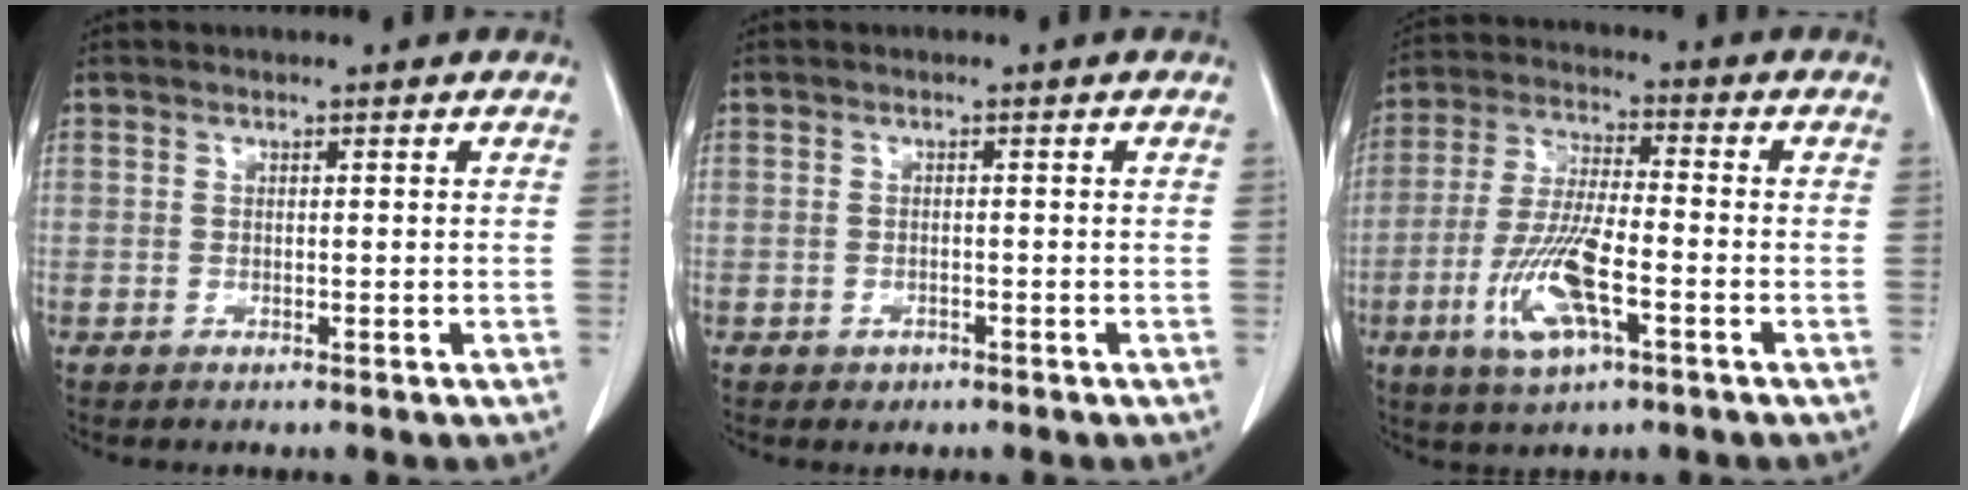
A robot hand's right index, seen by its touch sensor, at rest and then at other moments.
{"total": 1.1, "force": [-0.6, 0.9, 0.3], "torque": [-0.008, 0.001, -0.003]}
{"total": 11.2, "force": [-4.2, 2.7, 10.1], "torque": [-0.209, -0.010, -0.076]}